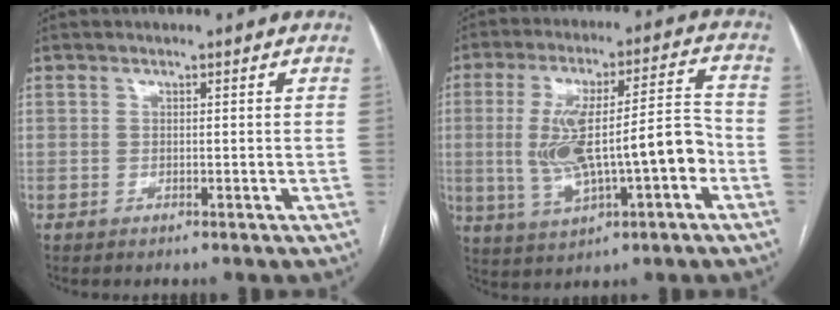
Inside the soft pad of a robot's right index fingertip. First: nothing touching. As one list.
[{"total": 14.8, "force": [-2.3, 3.5, 14.2], "torque": [-0.257, 0.025, -0.022]}]